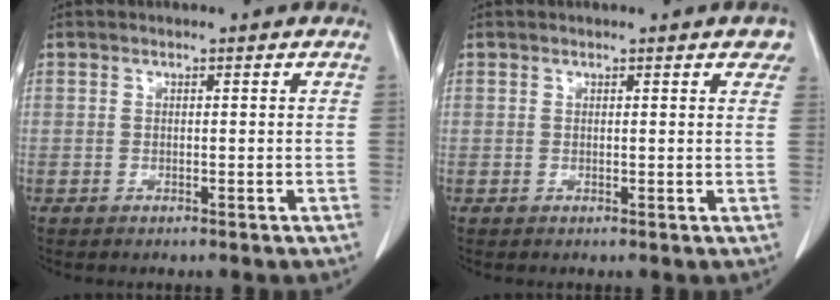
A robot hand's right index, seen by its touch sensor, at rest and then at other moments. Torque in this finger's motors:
{"motor_torque": [0.27, 0.49, 0.09, 0.00]}